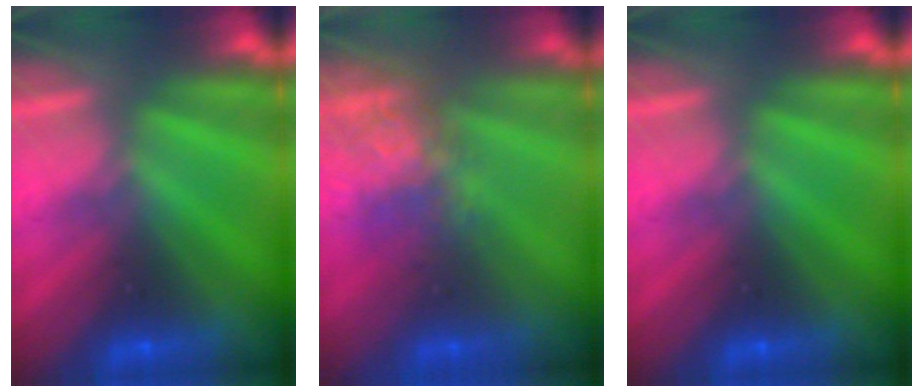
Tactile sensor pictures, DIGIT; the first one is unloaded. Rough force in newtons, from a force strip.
{"total": 3.7}
{"total": 0.0}